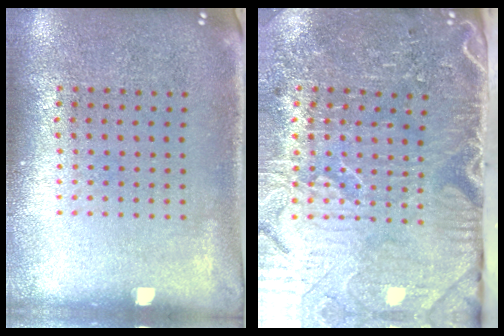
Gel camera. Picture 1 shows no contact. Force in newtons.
{"total": 5.3, "press": 4.4, "slide": 2.9}